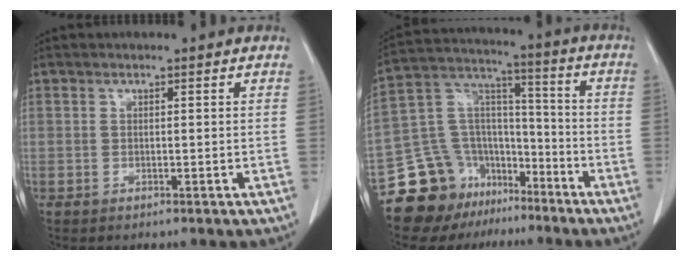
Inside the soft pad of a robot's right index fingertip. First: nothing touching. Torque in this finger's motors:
{"motor_torque": [-0.05, -0.18, -0.18, -0.21]}